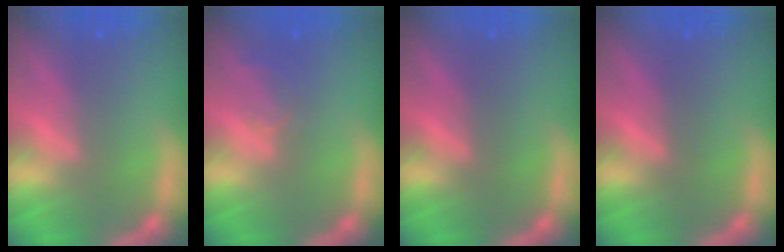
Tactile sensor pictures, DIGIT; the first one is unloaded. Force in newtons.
{"total": 2.0}
{"total": 0.0}
{"total": 0.0}